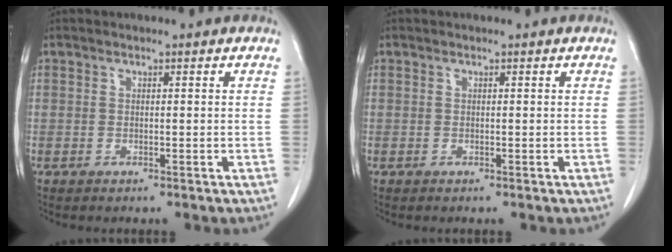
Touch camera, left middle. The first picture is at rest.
{"total": 0.0}